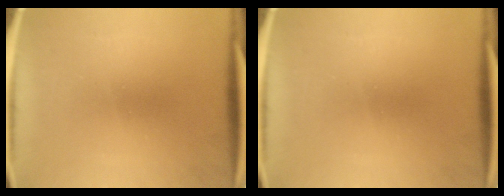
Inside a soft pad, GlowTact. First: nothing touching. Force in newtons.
{"total": 0.0}